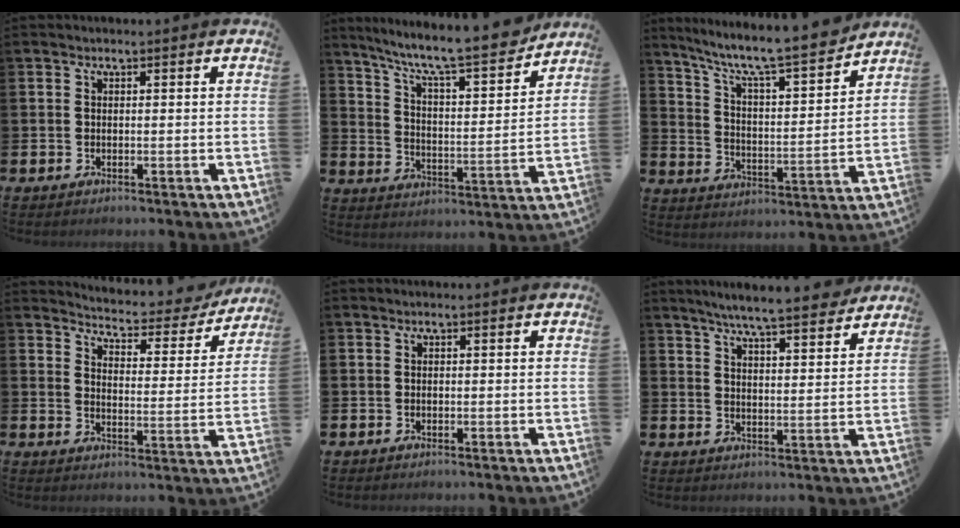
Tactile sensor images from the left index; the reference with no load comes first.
{"total": 10.0, "force": [8.9, 1.3, 4.3], "torque": [-0.105, -0.066, 0.146]}
{"total": 9.2, "force": [8.2, 1.2, 3.9], "torque": [-0.103, -0.064, 0.135]}
{"total": 4.5, "force": [4.4, 0.8, 0.8], "torque": [-0.033, -0.041, 0.067]}
{"total": 0.0}
{"total": 7.0, "force": [6.6, 0.1, 2.1], "torque": [-0.047, -0.045, 0.114]}